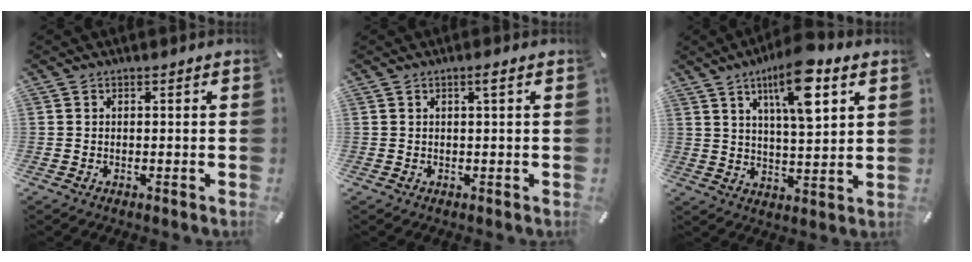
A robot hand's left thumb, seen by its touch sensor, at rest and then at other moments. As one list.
[{"total": 1.5, "force": [0.5, 0.0, 1.5], "torque": [-0.028, 0.001, 0.007]}, {"total": 13.6, "force": [7.2, 4.3, 10.7], "torque": [-0.176, -0.022, 0.119]}]